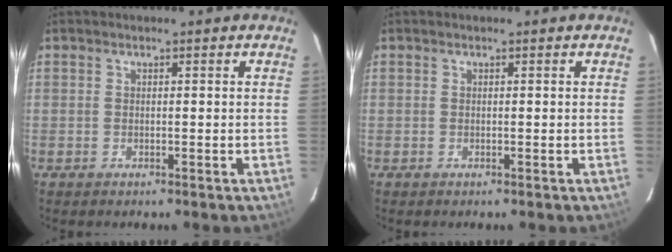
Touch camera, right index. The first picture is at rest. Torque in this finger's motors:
{"motor_torque": [0.05, 0.11, 0.05, 0.01]}